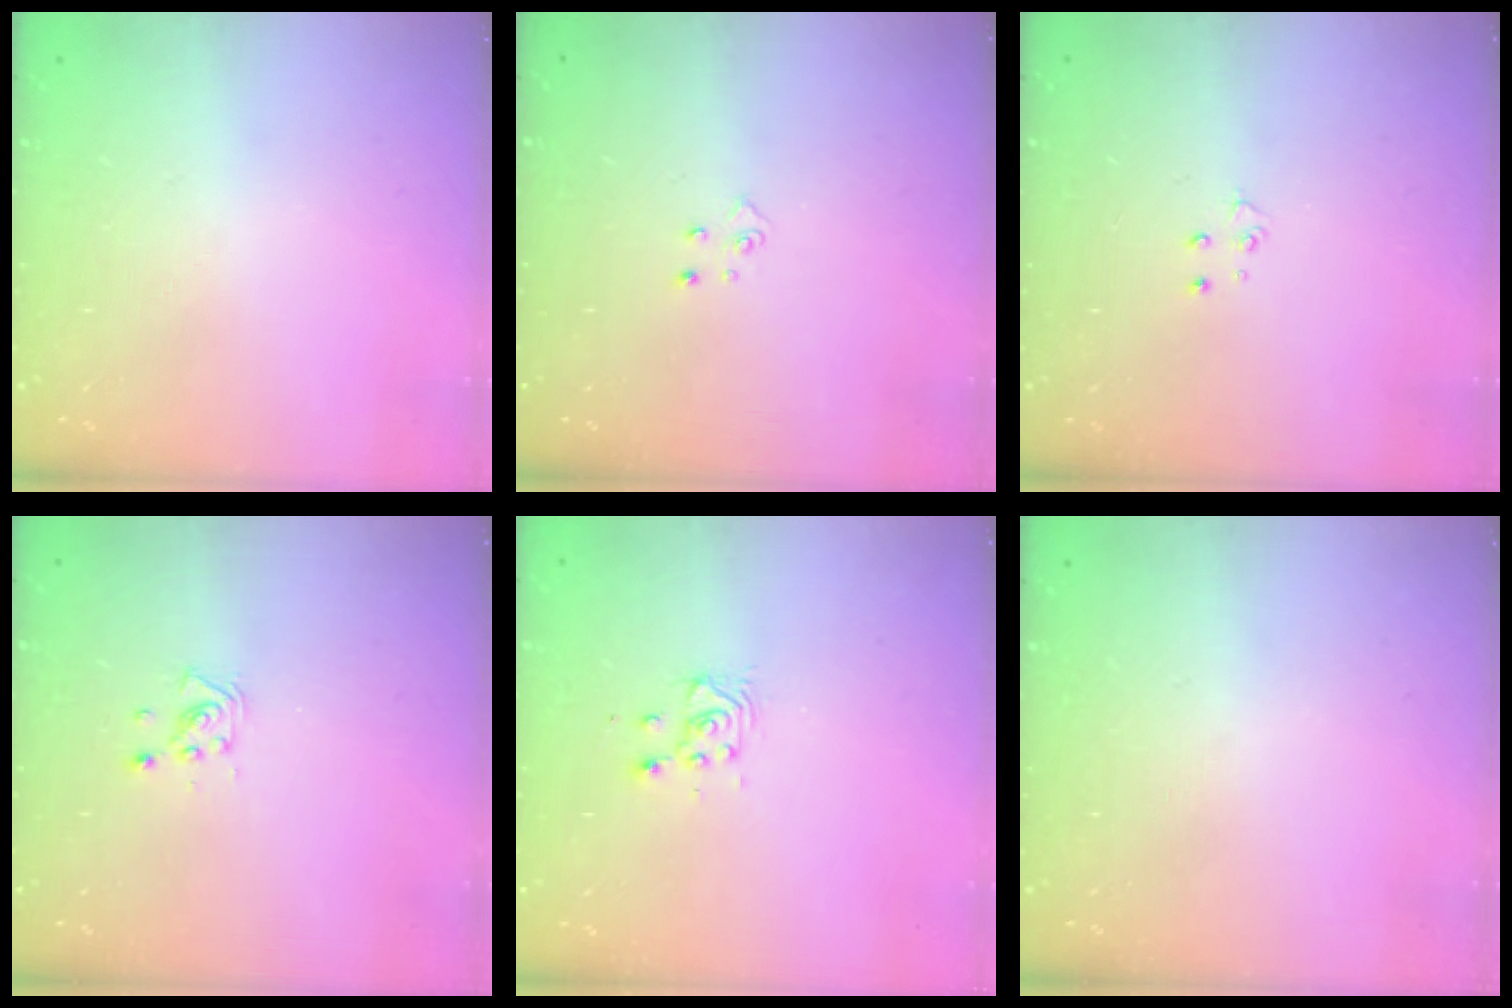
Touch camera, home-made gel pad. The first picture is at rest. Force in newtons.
{"total": 4.3, "press": 4.3, "slide": 0.4}
{"total": 3.2, "press": 3.2, "slide": 0.3}
{"total": 4.6, "press": 4.4, "slide": 1.4}
{"total": 3.1, "press": 3.1, "slide": 0.2}
{"total": 0.0}